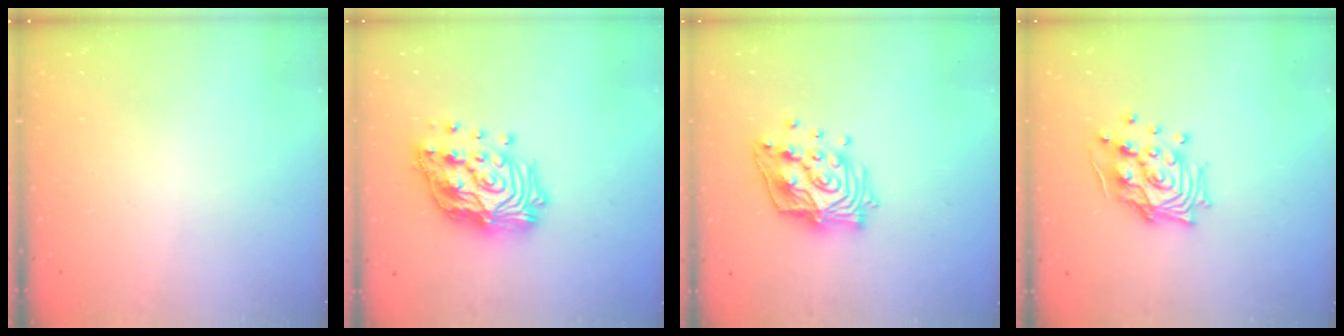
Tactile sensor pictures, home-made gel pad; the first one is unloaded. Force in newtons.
{"total": 19.2, "press": 19.1, "slide": 1.9}
{"total": 15.5, "press": 15.5, "slide": 1.2}
{"total": 13.8, "press": 13.6, "slide": 2.0}